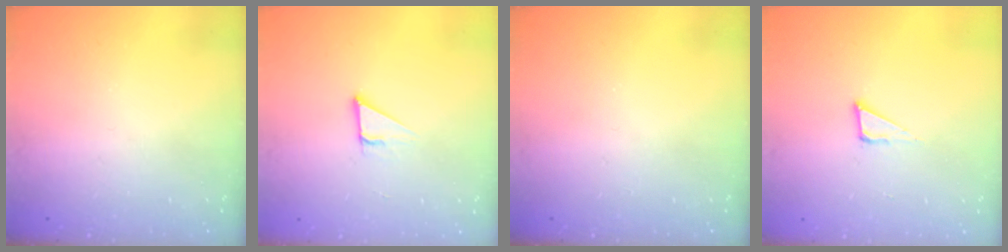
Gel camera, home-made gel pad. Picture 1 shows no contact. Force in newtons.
{"total": 2.8, "press": 2.8, "slide": 0.2}
{"total": 0.0}
{"total": 4.8, "press": 4.8, "slide": 0.4}